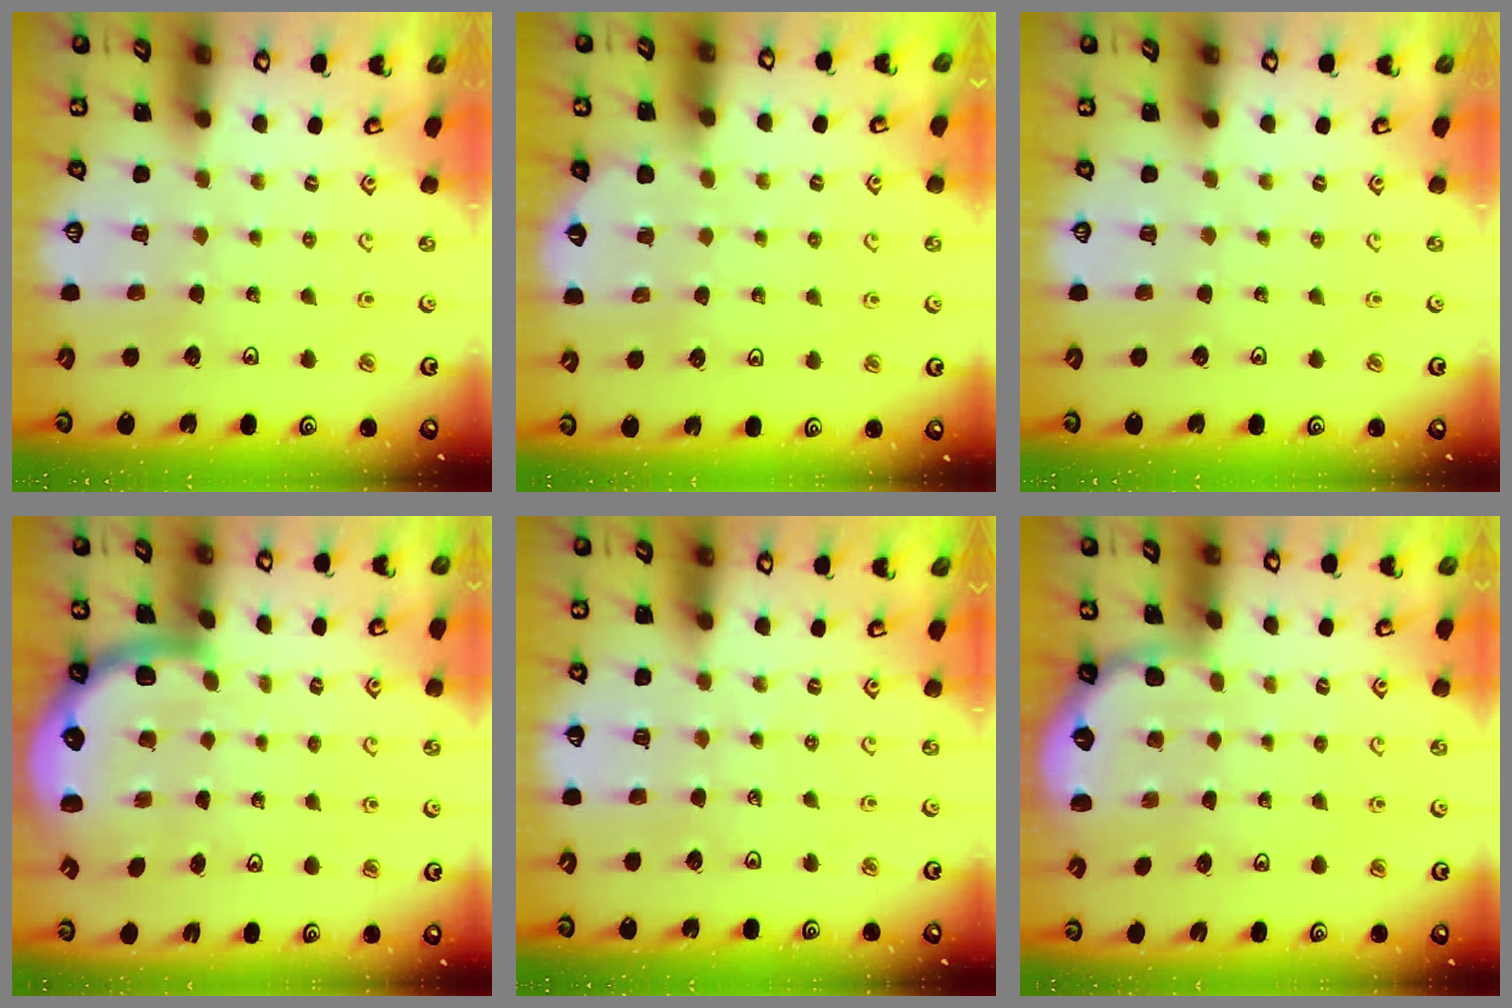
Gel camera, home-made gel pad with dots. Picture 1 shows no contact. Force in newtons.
{"total": 2.9, "press": 2.8, "slide": 0.4}
{"total": 0.0}
{"total": 5.7, "press": 5.3, "slide": 2.0}
{"total": 3.0, "press": 3.0, "slide": 0.3}
{"total": 1.8, "press": 1.7, "slide": 0.1}